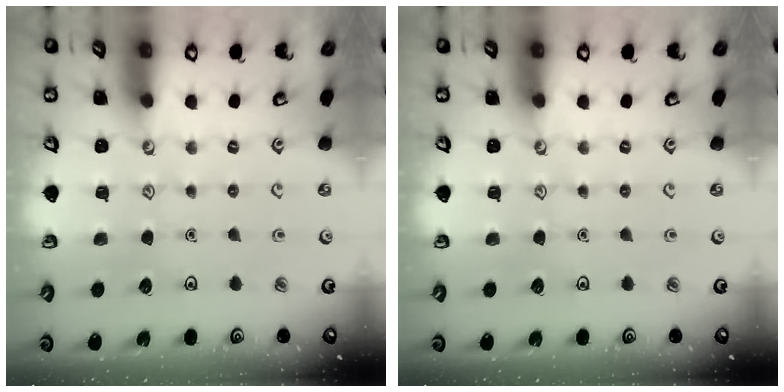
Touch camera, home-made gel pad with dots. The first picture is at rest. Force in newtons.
{"total": 0.0}